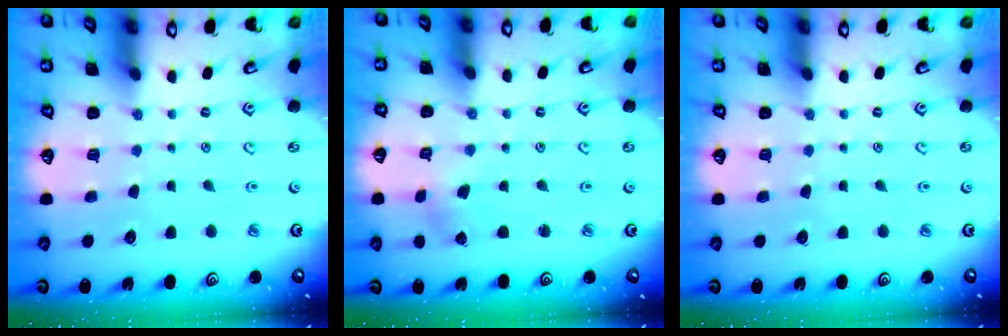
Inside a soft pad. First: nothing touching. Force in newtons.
{"total": 0.6, "press": 0.6, "slide": 0.1}
{"total": 0.0}